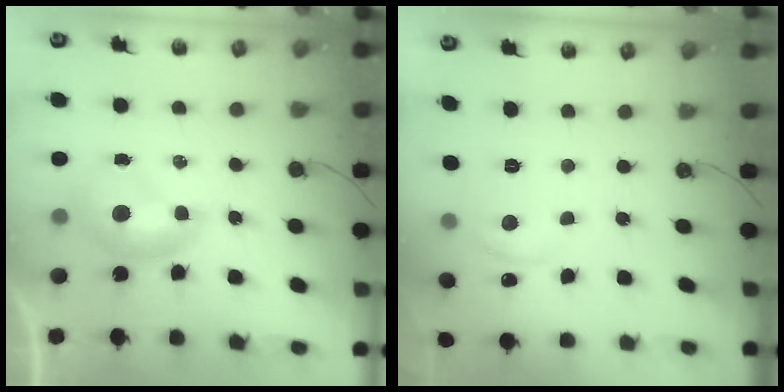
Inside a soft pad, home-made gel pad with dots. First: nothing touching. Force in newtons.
{"total": 2.4, "press": 2.3, "slide": 0.8}